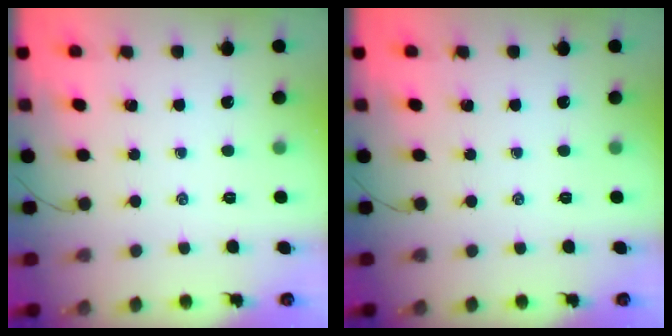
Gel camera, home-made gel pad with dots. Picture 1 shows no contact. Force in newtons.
{"total": 0.0}